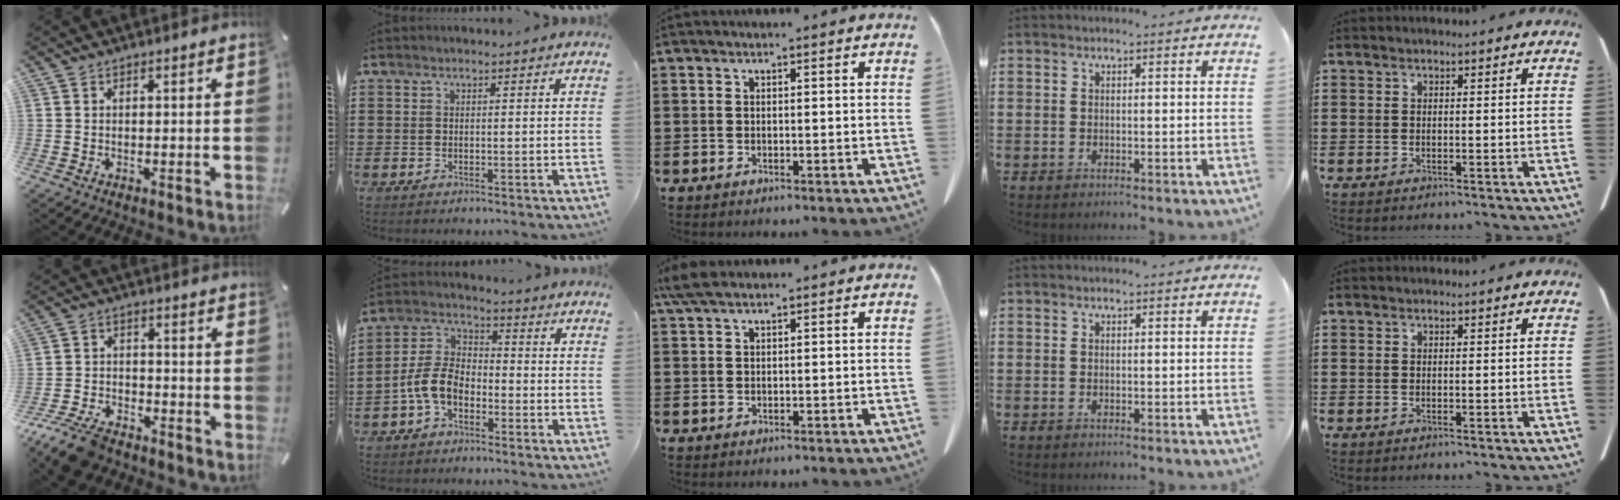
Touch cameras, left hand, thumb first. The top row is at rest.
{"thumb": {"total": 9.4, "force": [-7.6, 3.9, 3.9], "torque": [-0.074, 0.037, -0.145]}, "index": {"total": 6.4, "force": [-3.3, 3.7, 4.0], "torque": [-0.117, 0.000, -0.076]}, "middle": {"total": 3.1, "force": [2.0, 0.7, 2.2], "torque": [-0.048, 0.003, 0.038]}}